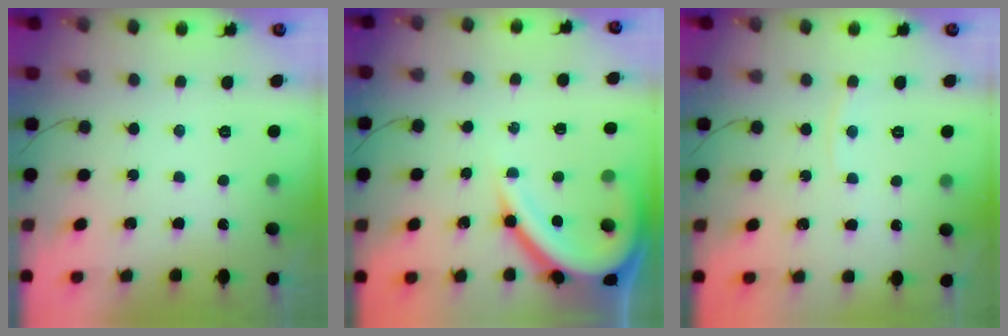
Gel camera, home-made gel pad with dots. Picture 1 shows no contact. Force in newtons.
{"total": 13.4, "press": 13.3, "slide": 1.4}
{"total": 2.7, "press": 2.7, "slide": 0.4}